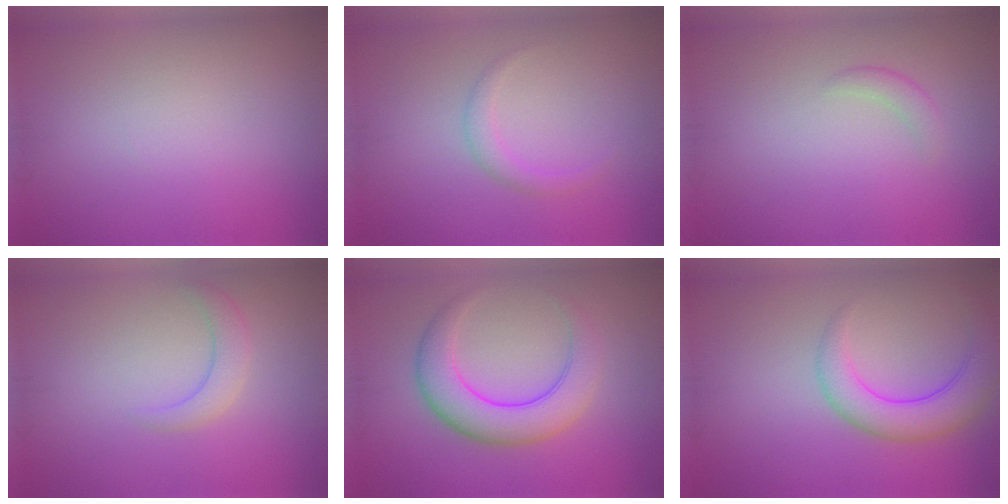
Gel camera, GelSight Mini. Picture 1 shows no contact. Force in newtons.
{"total": 1.5, "press": 1.5, "slide": 0.1}
{"total": 1.1, "press": 1.1, "slide": 0.0}
{"total": 2.1, "press": 2.0, "slide": 0.3}
{"total": 5.6, "press": 5.6, "slide": 0.2}
{"total": 4.6, "press": 4.6, "slide": 0.3}